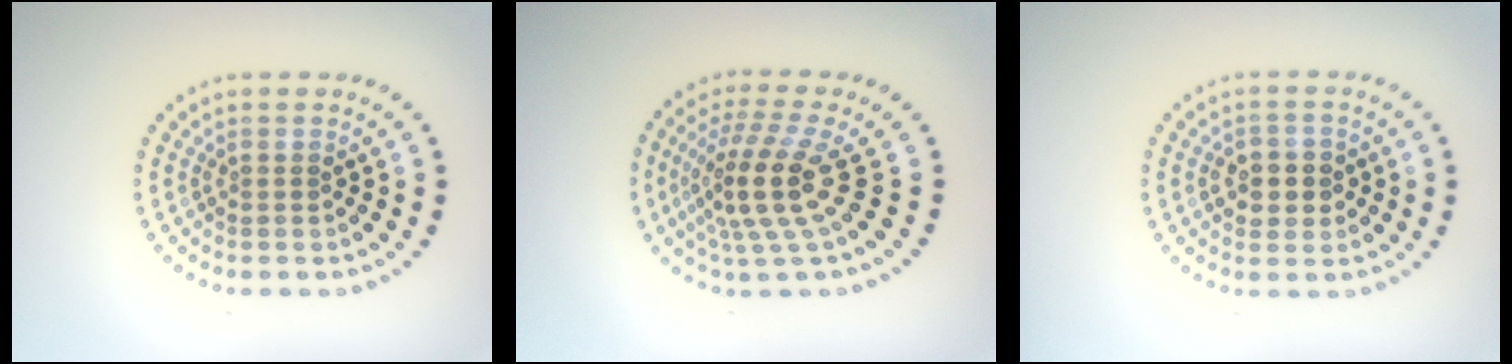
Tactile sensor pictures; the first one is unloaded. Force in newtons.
{"total": 5.1, "press": 3.6, "slide": 3.6}
{"total": 2.9, "press": 2.8, "slide": 0.6}